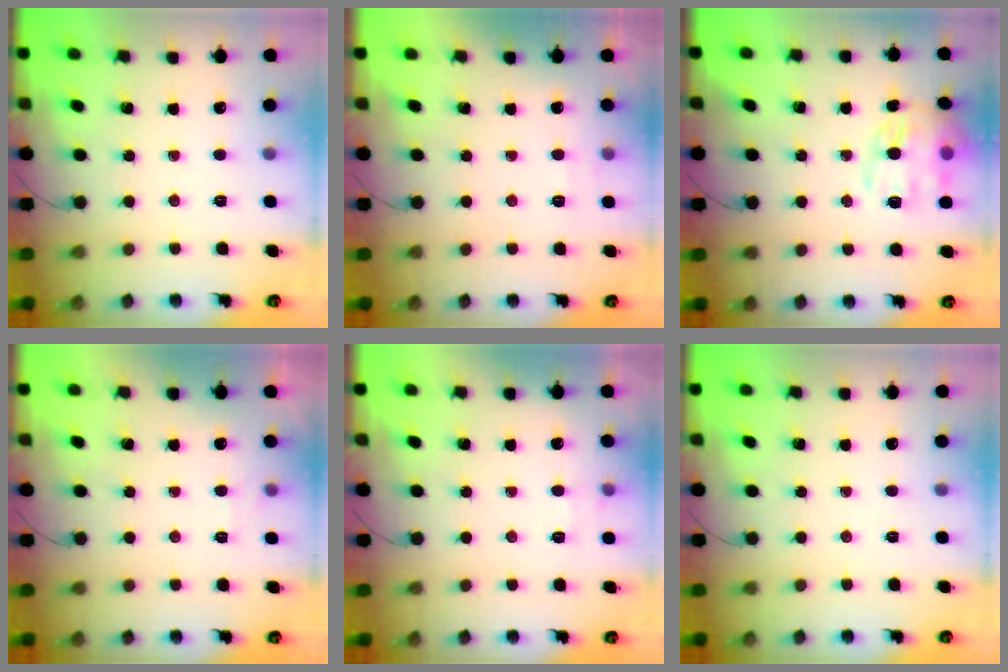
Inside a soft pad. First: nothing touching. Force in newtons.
{"total": 4.1, "press": 3.9, "slide": 1.0}
{"total": 15.1, "press": 15.0, "slide": 1.6}
{"total": 3.0, "press": 2.6, "slide": 1.6}
{"total": 5.7, "press": 5.5, "slide": 1.7}
{"total": 0.0}